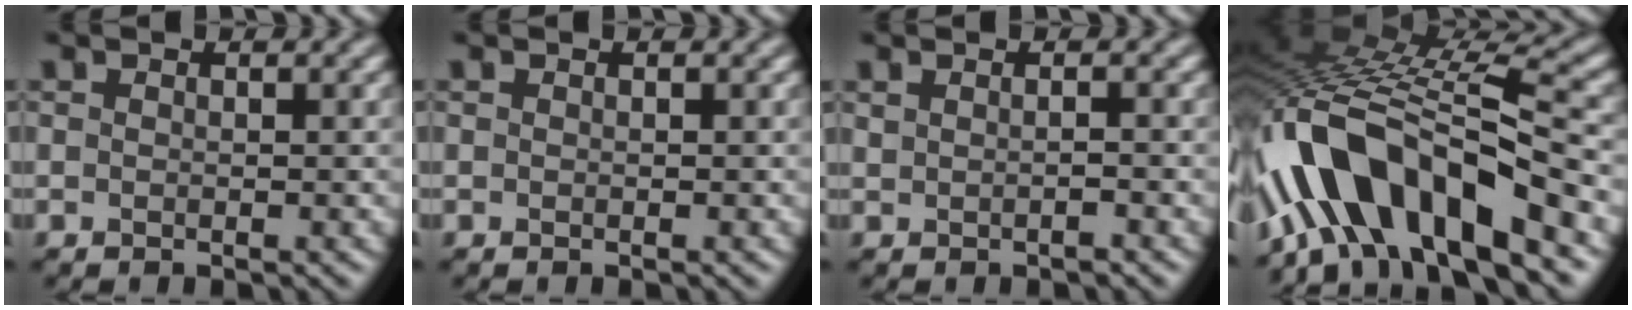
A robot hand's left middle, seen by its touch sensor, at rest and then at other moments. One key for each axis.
{"total": 0.0}
{"total": 0.8, "fx": 0.0, "fy": 0.2, "fz": 0.8, "tx": -0.016, "ty": -0.003, "tz": -0.002}
{"total": 12.7, "fx": -6.8, "fy": 4.7, "fz": 9.6, "tx": -0.163, "ty": 0.013, "tz": -0.128}